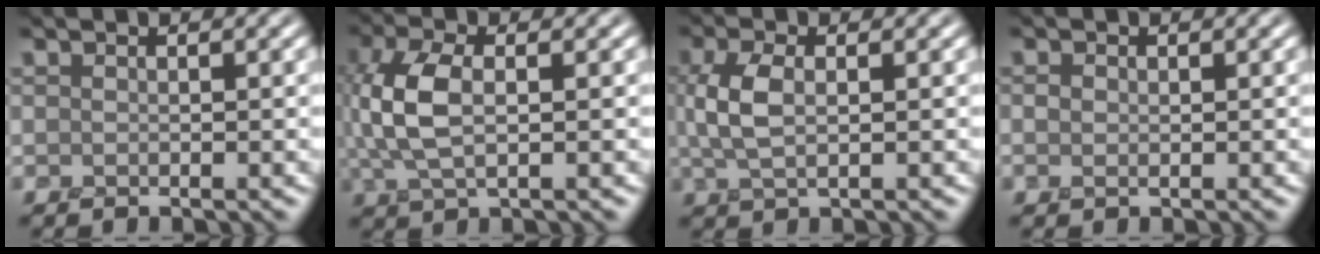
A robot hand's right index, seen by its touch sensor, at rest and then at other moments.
{"total": 4.9, "force": [0.3, 2.3, 4.3], "torque": [-0.110, 0.003, 0.005]}
{"total": 2.8, "force": [0.4, 1.2, 2.5], "torque": [-0.063, 0.001, 0.008]}
{"total": 0.0}